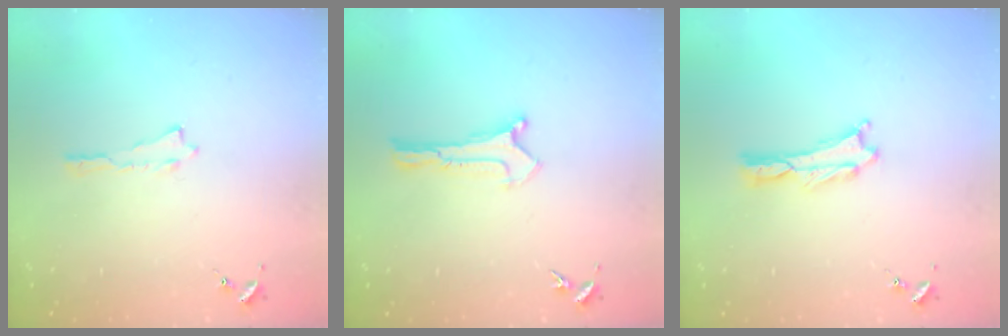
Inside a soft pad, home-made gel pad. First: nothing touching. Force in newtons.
{"total": 0.0}
{"total": 0.0}